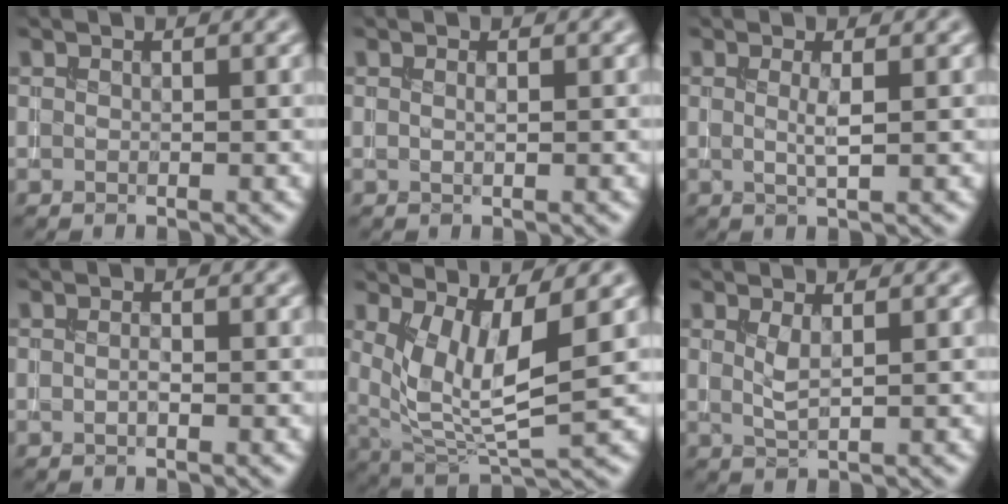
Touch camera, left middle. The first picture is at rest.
{"total": 0.5, "force": [0.1, 0.1, 0.5], "torque": [-0.010, 0.001, 0.001]}
{"total": 1.6, "force": [0.2, 0.3, 1.6], "torque": [-0.031, -0.003, 0.001]}
{"total": 0.7, "force": [-0.2, 0.2, 0.7], "torque": [-0.014, -0.001, -0.004]}
{"total": 6.7, "force": [2.0, 2.3, 6.0], "torque": [-0.123, -0.017, 0.046]}
{"total": 1.6, "force": [0.6, 0.4, 1.4], "torque": [-0.033, -0.005, 0.014]}